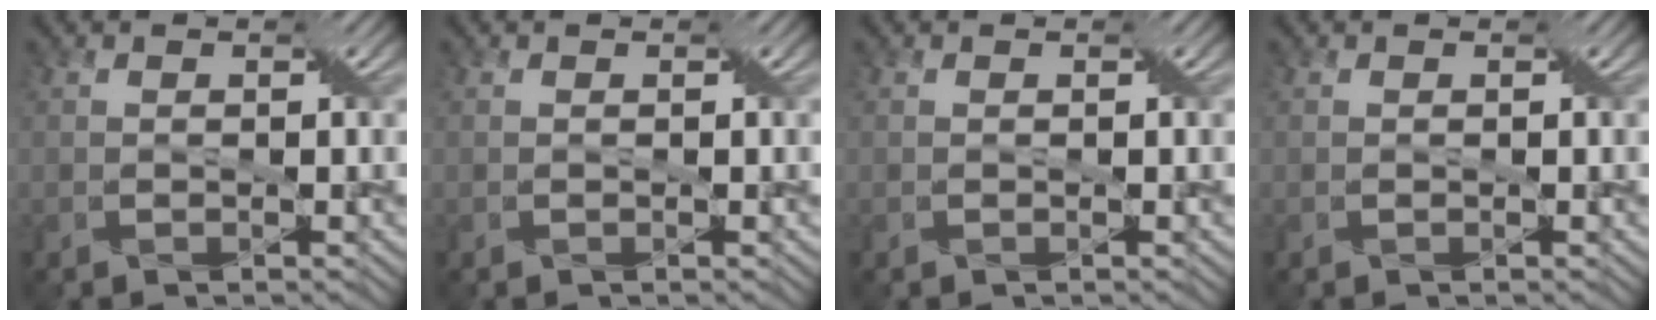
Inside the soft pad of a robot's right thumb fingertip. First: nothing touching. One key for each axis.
{"total": 0.0}
{"total": 0.0}
{"total": 0.0}